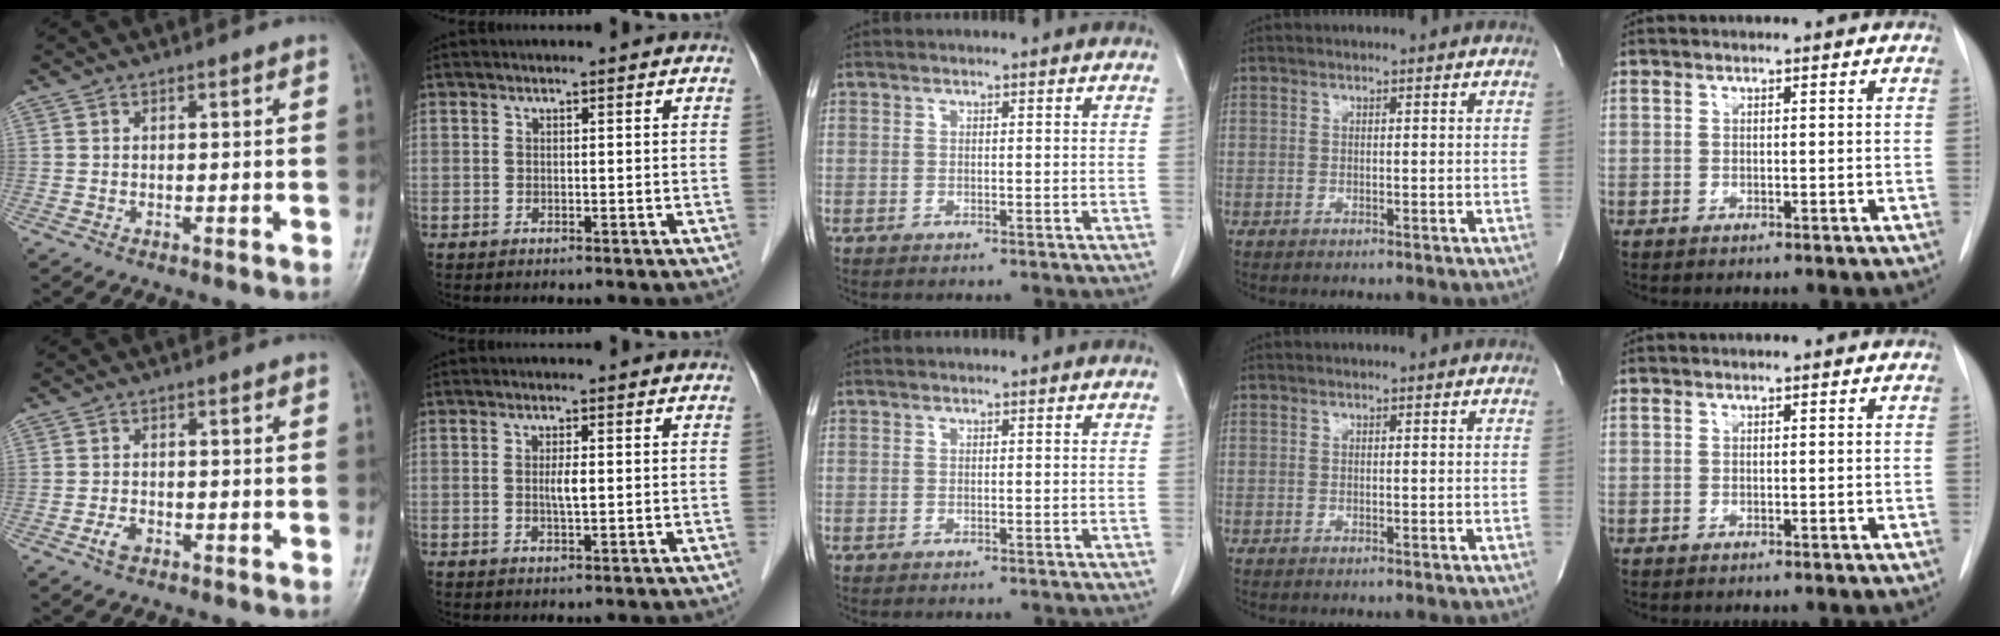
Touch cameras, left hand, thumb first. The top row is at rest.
{"thumb": {"total": 2.3, "force": [-1.2, 1.3, 1.3], "torque": [-0.026, 0.005, -0.024]}, "index": {"total": 2.0, "force": [0.0, 0.2, 2.0], "torque": [-0.040, -0.003, 0.000]}}